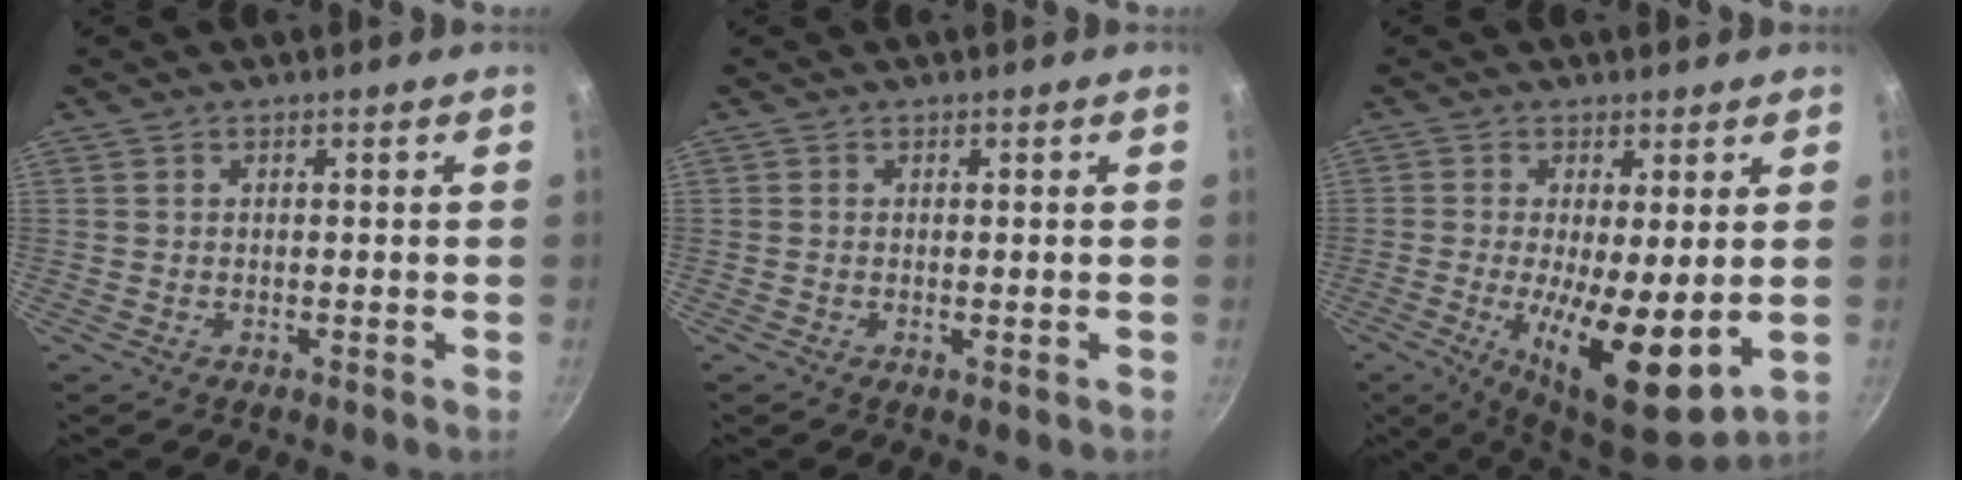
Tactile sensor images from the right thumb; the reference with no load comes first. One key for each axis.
{"total": 0.5, "fx": -0.1, "fy": 0.1, "fz": 0.5, "tx": -0.009, "ty": -0.002, "tz": -0.002}
{"total": 13.1, "fx": -1.2, "fy": 3.9, "fz": 12.4, "tx": -0.204, "ty": -0.019, "tz": -0.013}